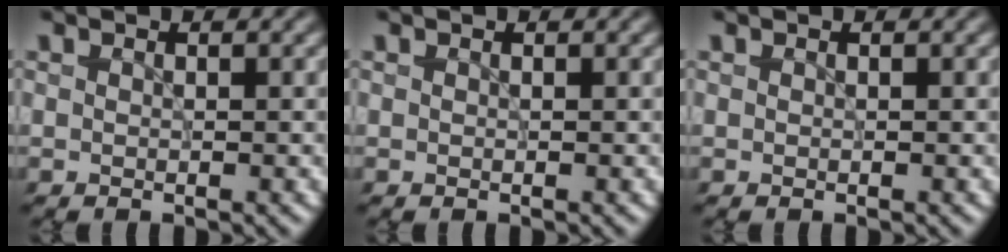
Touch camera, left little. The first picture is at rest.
{"total": 0.0}
{"total": 0.0}